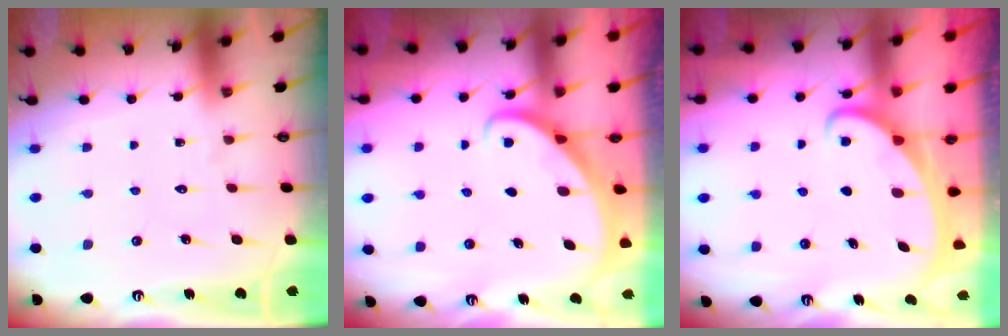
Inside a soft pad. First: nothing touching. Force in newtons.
{"total": 2.5, "press": 2.5, "slide": 0.3}
{"total": 2.3, "press": 2.2, "slide": 0.3}